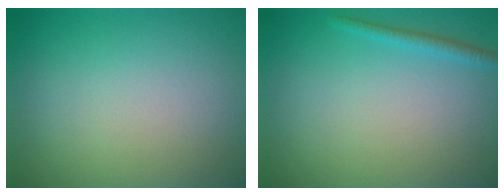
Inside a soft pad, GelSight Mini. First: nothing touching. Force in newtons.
{"total": 1.3, "press": 1.3, "slide": 0.0}